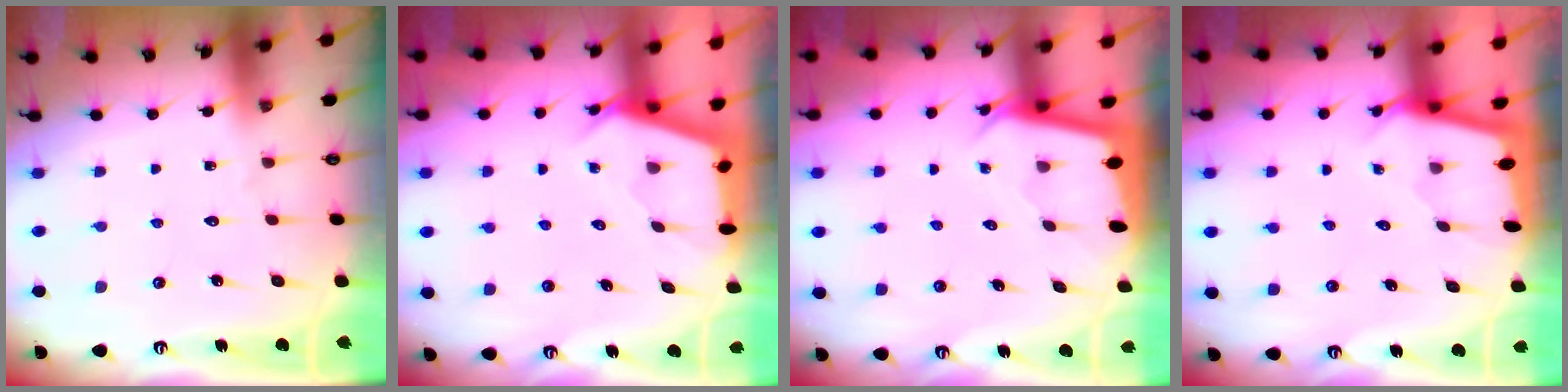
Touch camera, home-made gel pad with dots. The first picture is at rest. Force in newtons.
{"total": 2.8, "press": 2.8, "slide": 0.3}
{"total": 2.0, "press": 2.0, "slide": 0.0}
{"total": 1.8, "press": 1.7, "slide": 0.2}